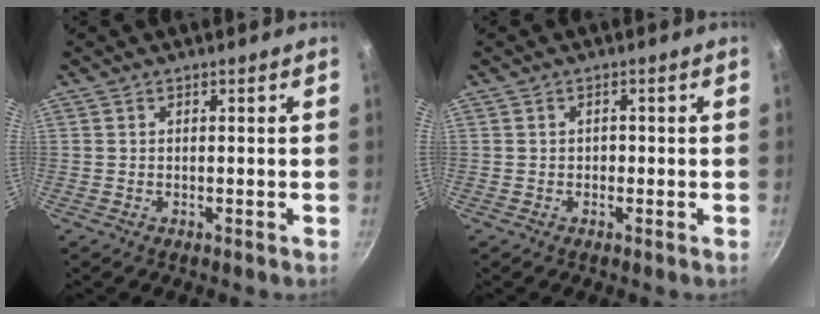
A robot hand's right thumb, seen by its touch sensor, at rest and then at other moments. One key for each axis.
{"total": 0.9, "fx": -0.2, "fy": 0.8, "fz": 0.5, "tx": -0.004, "ty": 0.003, "tz": -0.003}